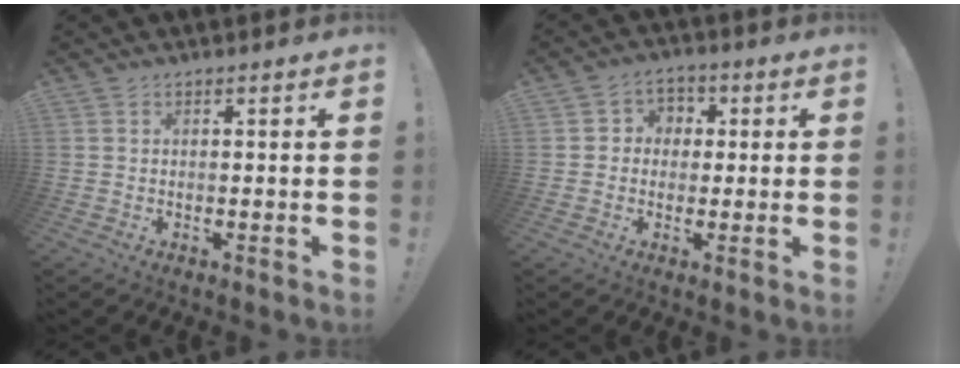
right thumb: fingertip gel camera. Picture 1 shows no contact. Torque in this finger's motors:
{"motor_torque": [0.01, 0.02, -0.05, -0.09, 0.14]}